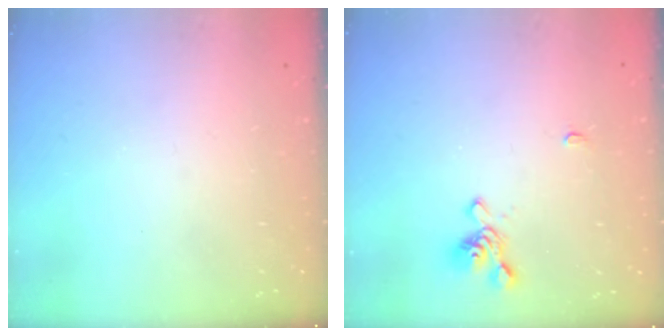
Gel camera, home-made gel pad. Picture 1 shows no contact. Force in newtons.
{"total": 1.5, "press": 1.1, "slide": 1.0}